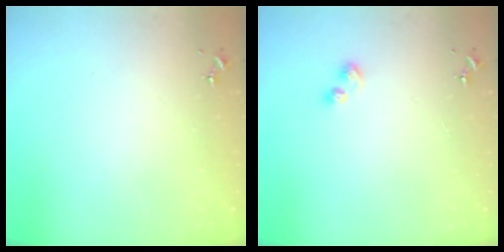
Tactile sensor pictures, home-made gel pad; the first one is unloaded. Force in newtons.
{"total": 5.3, "press": 5.2, "slide": 0.6}